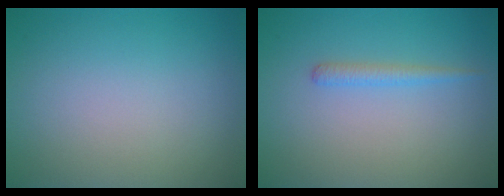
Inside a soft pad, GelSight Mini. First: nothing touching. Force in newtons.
{"total": 1.3, "press": 1.3, "slide": 0.0}